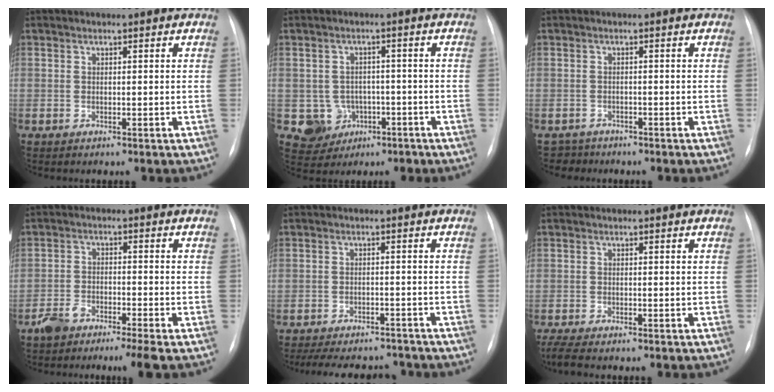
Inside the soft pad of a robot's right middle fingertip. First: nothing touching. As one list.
[{"total": 6.1, "force": [-2.1, 5.7, 0.7], "torque": [-0.012, 0.014, -0.023]}, {"total": 2.4, "force": [-1.9, 1.1, -1.0], "torque": [0.014, 0.001, -0.033]}, {"total": 5.6, "force": [-4.1, 0.7, 3.7], "torque": [-0.074, -0.009, -0.076]}, {"total": 12.2, "force": [-10.8, 3.9, 4.0], "torque": [-0.075, 0.009, -0.140]}, {"total": 3.9, "force": [-3.1, 0.7, 2.2], "torque": [-0.044, -0.009, -0.048]}]